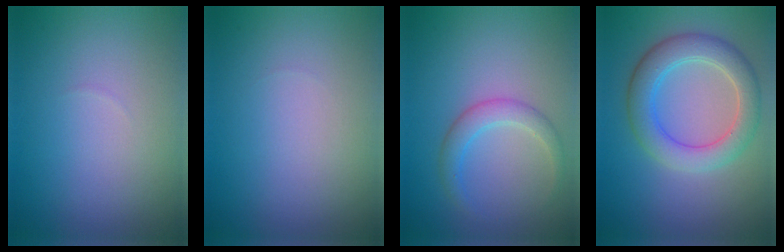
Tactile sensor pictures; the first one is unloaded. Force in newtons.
{"total": 0.0}
{"total": 2.3, "press": 2.2, "slide": 0.3}
{"total": 4.8, "press": 4.7, "slide": 0.3}